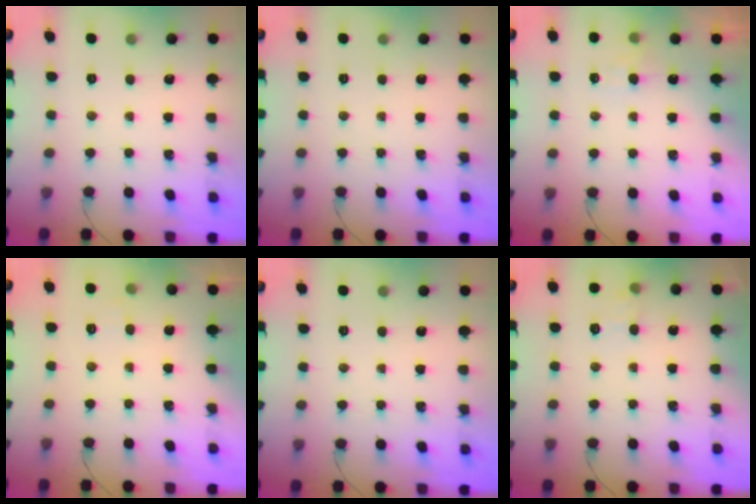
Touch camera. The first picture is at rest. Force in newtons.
{"total": 0.0}
{"total": 2.5, "press": 2.1, "slide": 1.5}
{"total": 4.8, "press": 4.6, "slide": 1.3}
{"total": 0.0}
{"total": 7.3, "press": 7.0, "slide": 2.0}